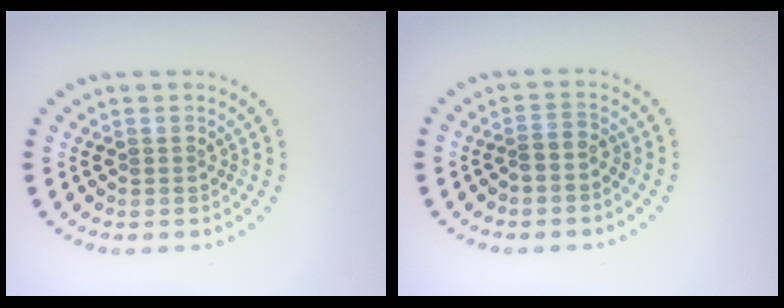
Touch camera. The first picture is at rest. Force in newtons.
{"total": 1.2, "press": 0.8, "slide": 0.9}